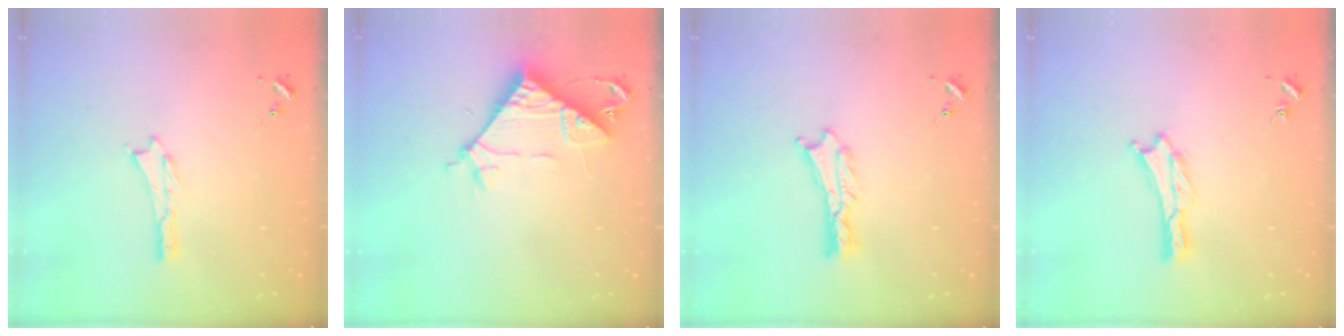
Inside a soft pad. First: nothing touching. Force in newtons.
{"total": 7.8, "press": 7.8, "slide": 0.7}
{"total": 0.7, "press": 0.7, "slide": 0.1}
{"total": 0.0}